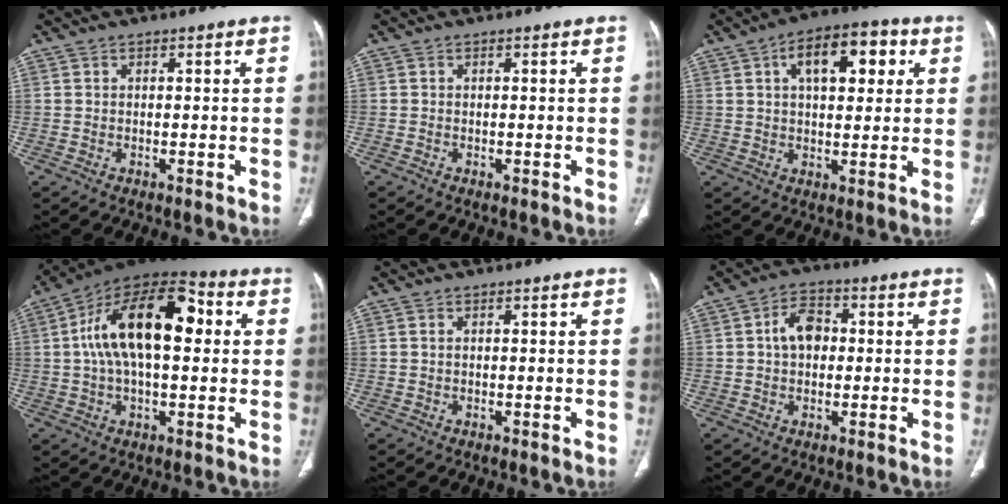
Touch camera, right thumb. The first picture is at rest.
{"total": 0.0}
{"total": 12.6, "force": [4.2, 6.5, 10.0], "torque": [-0.121, 0.014, 0.060]}
{"total": 20.3, "force": [3.1, 10.1, 17.3], "torque": [-0.283, 0.033, 0.041]}
{"total": 0.0}
{"total": 6.6, "force": [0.7, 4.7, 4.7], "torque": [-0.064, 0.015, 0.006]}